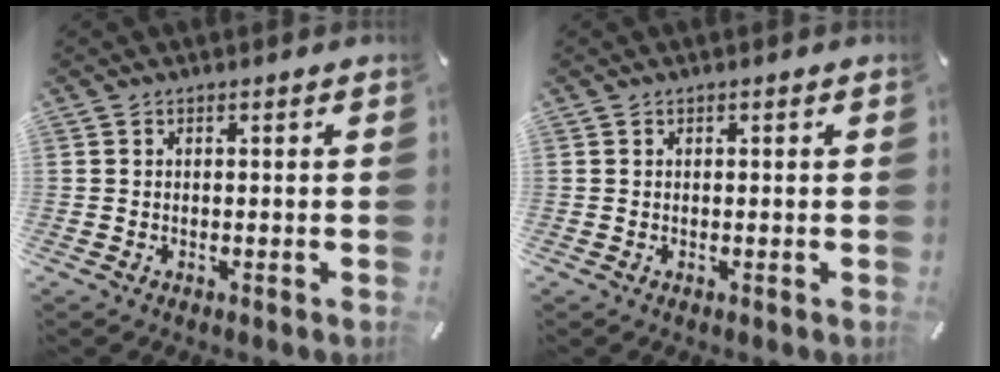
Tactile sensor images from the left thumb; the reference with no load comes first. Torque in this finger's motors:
{"motor_torque": [-0.01, -0.05, 0.01, -0.09, 0.01]}